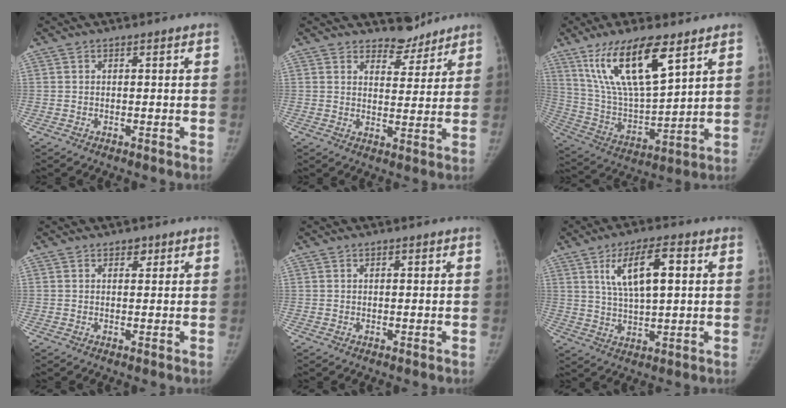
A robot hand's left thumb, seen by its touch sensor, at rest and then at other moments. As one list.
[{"total": 5.7, "force": [5.1, 2.5, 0.4], "torque": [0.021, -0.045, 0.080]}, {"total": 18.5, "force": [10.4, 5.8, 14.2], "torque": [-0.251, -0.045, 0.206]}, {"total": 1.6, "force": [1.0, 1.1, 0.7], "torque": [0.002, -0.004, 0.011]}, {"total": 0.9, "force": [0.4, 0.5, 0.7], "torque": [-0.010, 0.000, 0.005]}, {"total": 11.1, "force": [3.5, 4.2, 9.7], "torque": [-0.159, -0.003, 0.064]}]